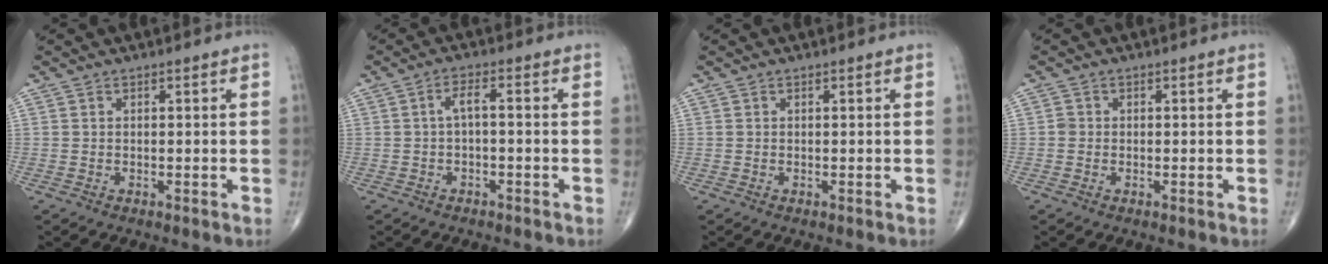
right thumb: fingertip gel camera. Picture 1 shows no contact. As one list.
[{"total": 2.6, "force": [-0.4, 0.8, 2.4], "torque": [-0.043, 0.017, -0.008]}, {"total": 0.0}, {"total": 0.9, "force": [-0.1, 0.8, 0.3], "torque": [0.000, 0.003, -0.004]}]